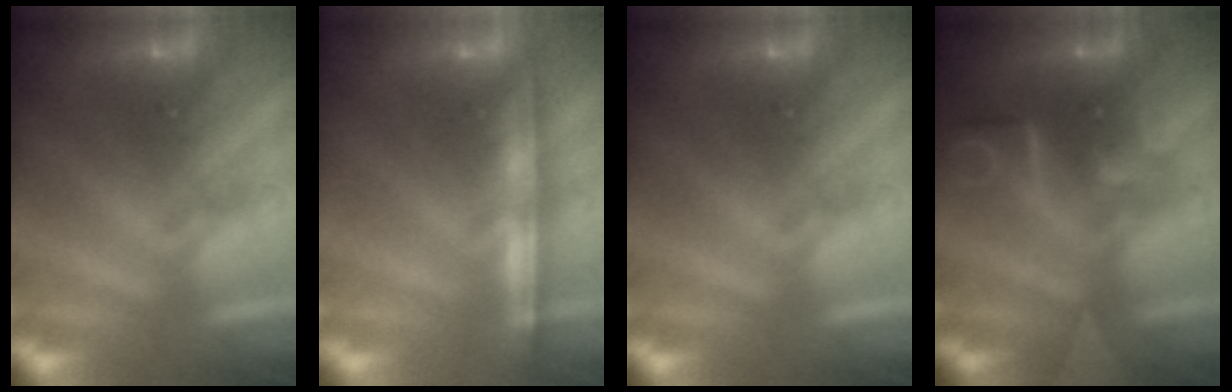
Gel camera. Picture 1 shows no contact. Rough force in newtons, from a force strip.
{"total": 1.1}
{"total": 0.0}
{"total": 2.2}